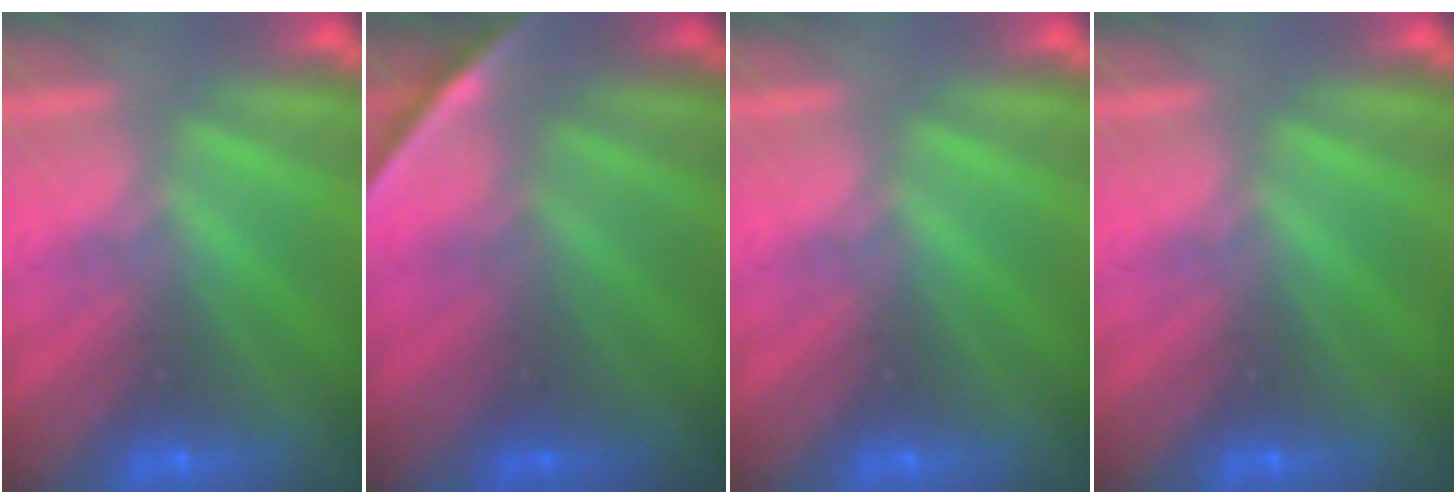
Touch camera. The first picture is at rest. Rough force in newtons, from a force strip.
{"total": 1.9}
{"total": 0.0}
{"total": 0.0}